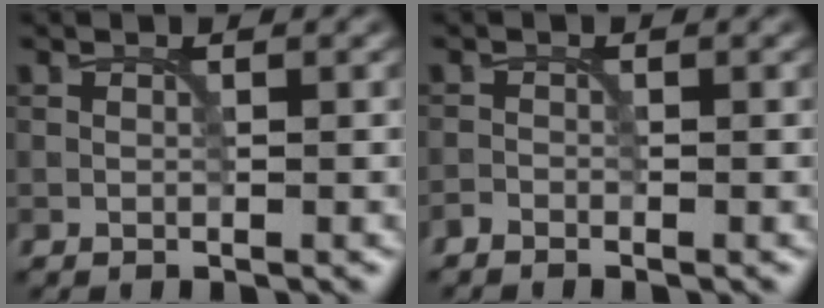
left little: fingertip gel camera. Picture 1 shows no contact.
{"total": 0.7, "force": [-0.7, 0.1, 0.1], "torque": [0.000, -0.001, -0.016]}